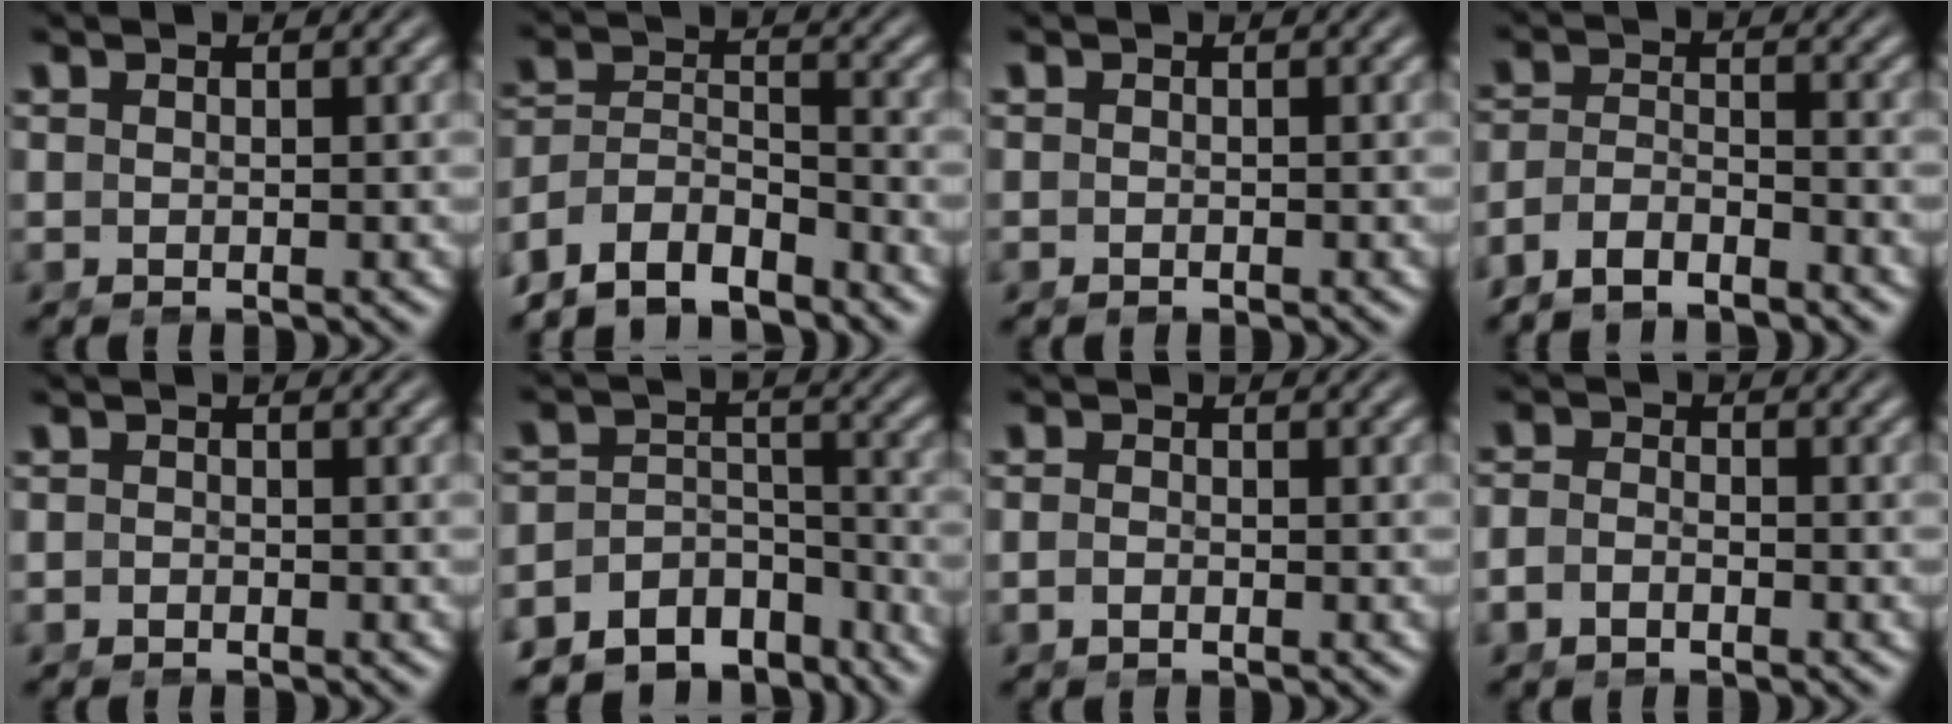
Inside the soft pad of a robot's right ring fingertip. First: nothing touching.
{"total": 9.4, "force": [-5.4, 7.0, 3.1], "torque": [-0.098, -0.044, -0.090]}
{"total": 0.6, "force": [-0.5, -0.1, -0.1], "torque": [-0.002, -0.007, -0.007]}
{"total": 5.2, "force": [-3.8, 3.0, 1.6], "torque": [-0.045, -0.022, -0.064]}
{"total": 0.8, "force": [-0.7, 0.2, -0.2], "torque": [-0.001, -0.009, -0.009]}
{"total": 12.2, "force": [-8.6, 7.5, 4.3], "torque": [-0.084, -0.045, -0.130]}
{"total": 1.0, "force": [-0.8, 0.1, 0.5], "torque": [-0.013, -0.007, -0.013]}
{"total": 2.1, "force": [-1.4, 1.3, 0.8], "torque": [-0.024, -0.013, -0.025]}